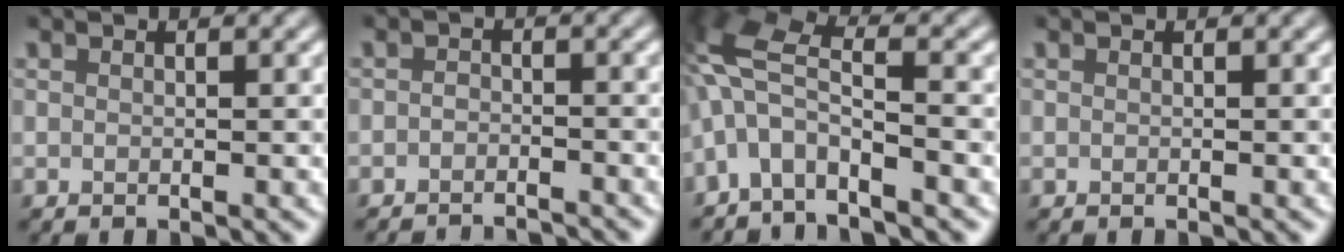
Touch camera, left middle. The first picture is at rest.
{"total": 3.6, "force": [-3.4, 0.7, 0.7], "torque": [-0.003, 0.003, -0.051]}
{"total": 5.7, "force": [-2.8, 2.2, 4.4], "torque": [-0.092, 0.012, -0.066]}
{"total": 0.0}